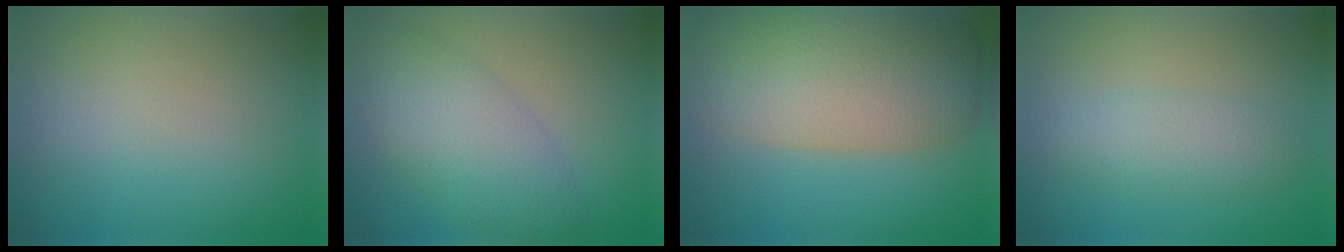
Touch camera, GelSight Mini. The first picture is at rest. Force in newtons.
{"total": 5.6, "press": 5.6, "slide": 0.1}
{"total": 9.7, "press": 9.7, "slide": 0.6}
{"total": 2.8, "press": 2.8, "slide": 0.1}